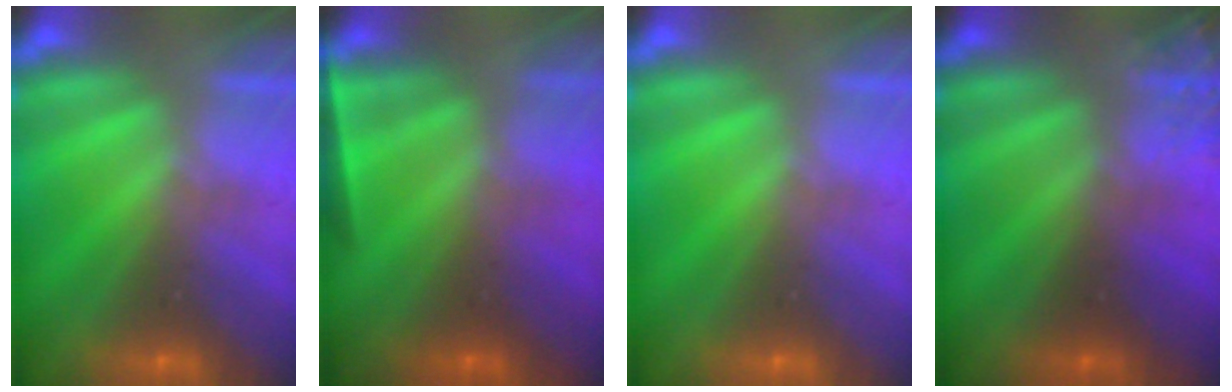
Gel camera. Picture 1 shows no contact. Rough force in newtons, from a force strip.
{"total": 4.6}
{"total": 0.0}
{"total": 3.9}